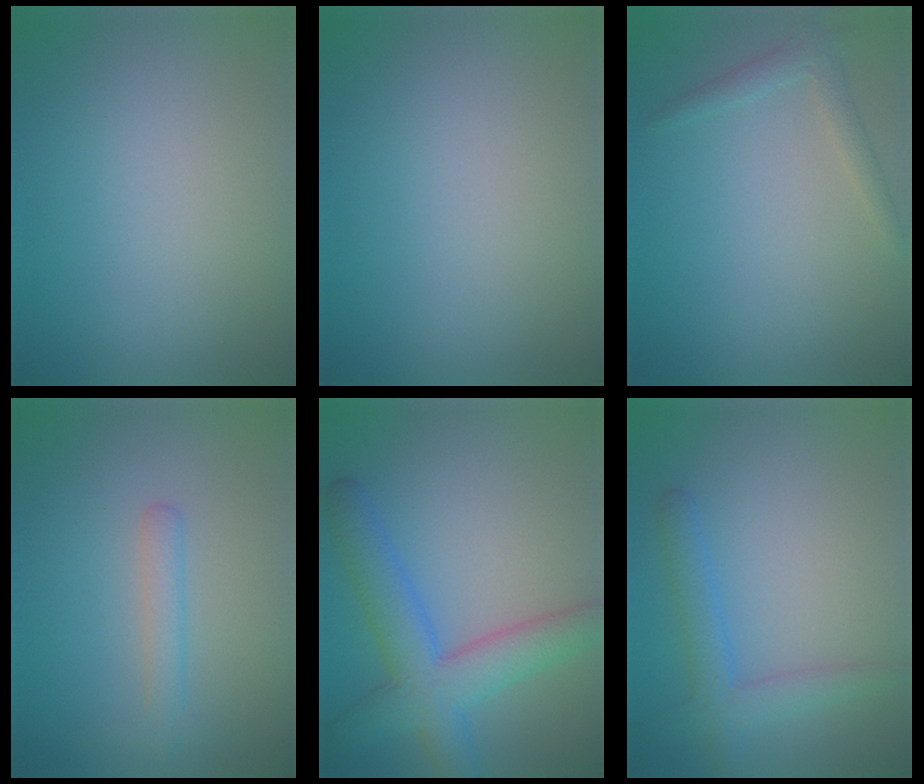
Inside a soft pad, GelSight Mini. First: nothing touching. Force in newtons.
{"total": 0.0}
{"total": 1.6, "press": 1.6, "slide": 0.1}
{"total": 1.8, "press": 1.8, "slide": 0.1}
{"total": 6.5, "press": 6.5, "slide": 0.2}
{"total": 2.9, "press": 2.9, "slide": 0.2}